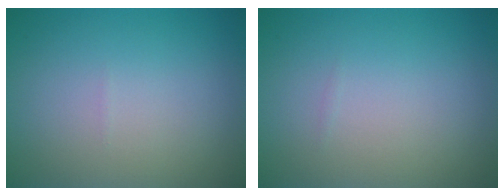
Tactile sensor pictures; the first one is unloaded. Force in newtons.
{"total": 0.0}